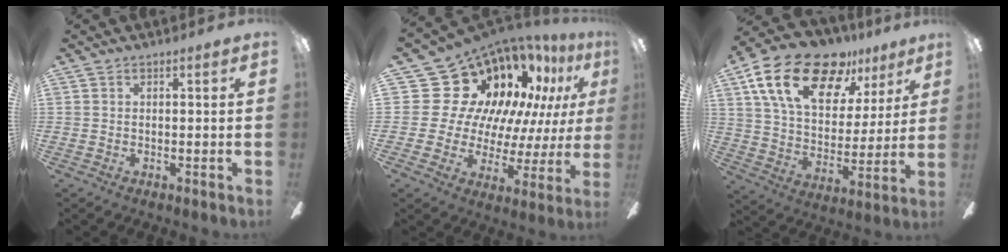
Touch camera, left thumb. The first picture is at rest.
{"total": 20.5, "force": [12.6, 14.1, 7.9], "torque": [-0.131, -0.116, 0.263]}
{"total": 21.9, "force": [13.1, 11.5, 13.3], "torque": [-0.236, -0.061, 0.235]}